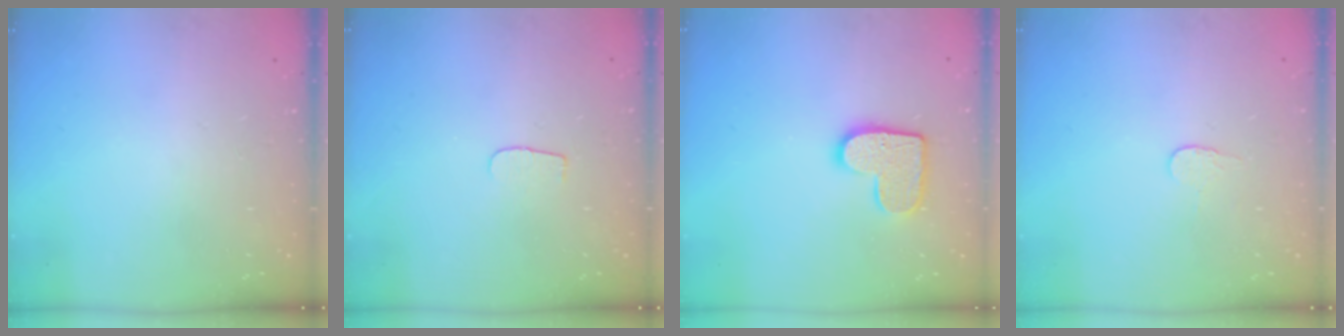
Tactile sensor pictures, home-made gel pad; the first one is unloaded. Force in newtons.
{"total": 3.8, "press": 3.7, "slide": 0.4}
{"total": 11.6, "press": 11.6, "slide": 0.6}
{"total": 3.8, "press": 3.8, "slide": 0.3}